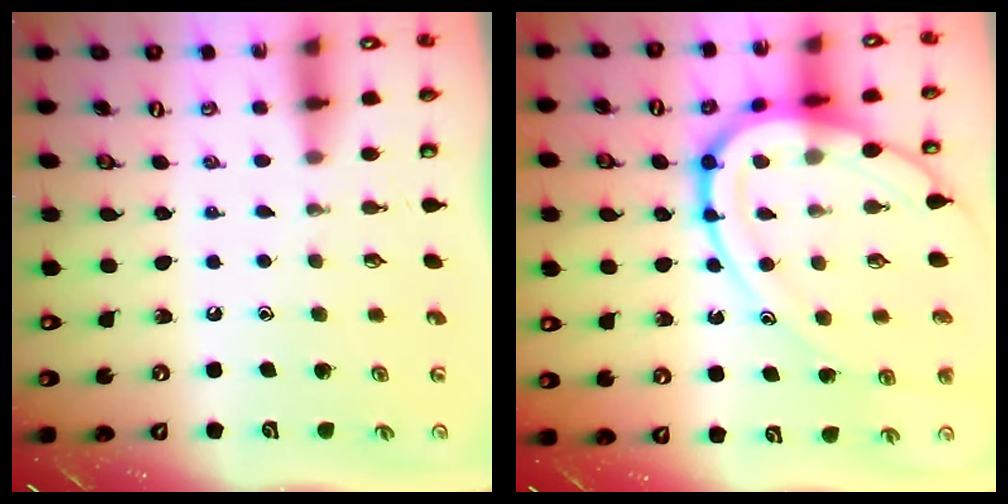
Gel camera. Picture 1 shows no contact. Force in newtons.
{"total": 17.7, "press": 17.7, "slide": 1.1}